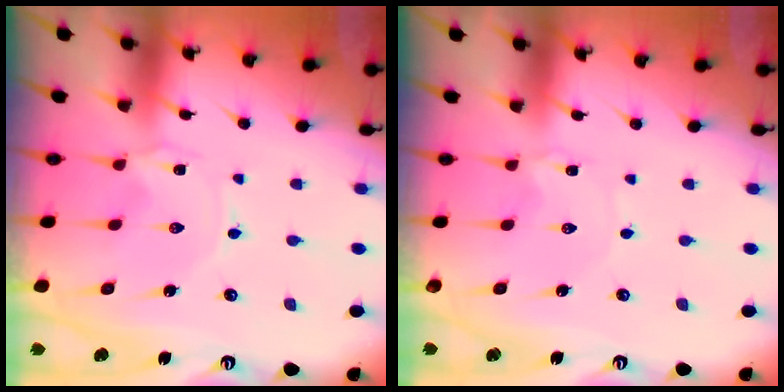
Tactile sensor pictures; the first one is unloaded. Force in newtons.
{"total": 0.7, "press": 0.7, "slide": 0.2}